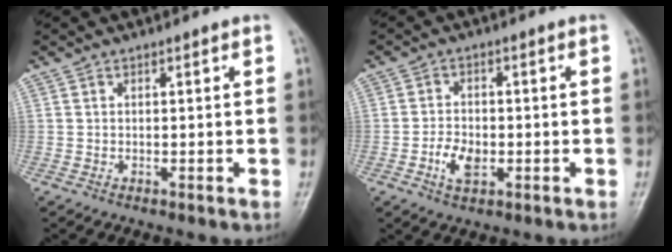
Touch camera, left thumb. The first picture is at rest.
{"total": 4.8, "force": [-1.4, 3.0, 3.4], "torque": [-0.059, 0.006, -0.026]}